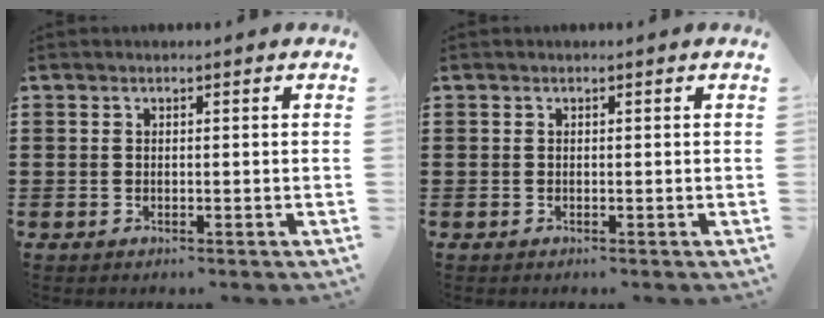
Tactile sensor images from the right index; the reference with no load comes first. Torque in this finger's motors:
{"motor_torque": [0.02, -0.01, 0.00, 0.01]}